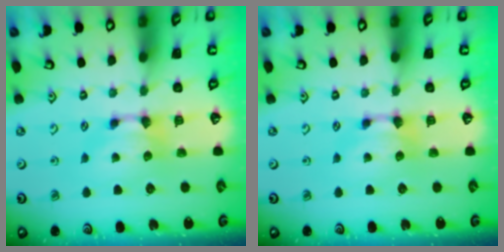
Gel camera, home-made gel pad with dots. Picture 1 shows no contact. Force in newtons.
{"total": 0.0}